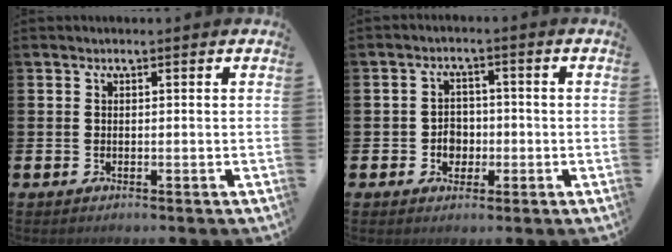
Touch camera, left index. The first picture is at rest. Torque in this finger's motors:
{"motor_torque": [0.80, 0.07, 0.37, 0.06]}